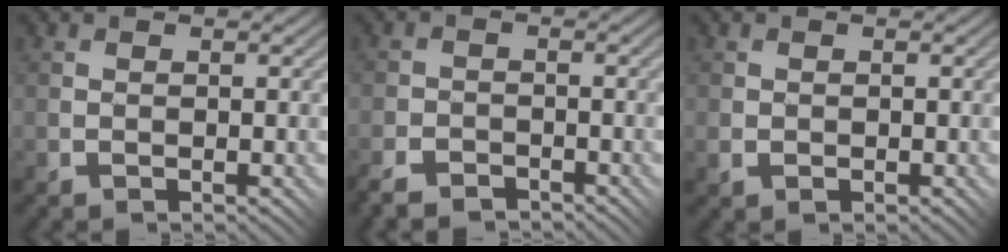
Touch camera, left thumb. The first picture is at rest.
{"total": 3.7, "force": [-3.1, 1.7, 1.2], "torque": [-0.027, -0.003, -0.064]}
{"total": 0.9, "force": [0.1, 0.8, 0.5], "torque": [-0.005, -0.002, 0.002]}